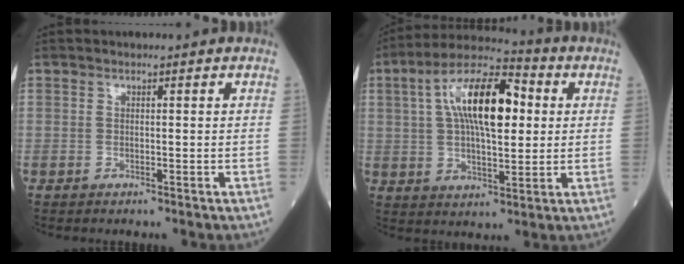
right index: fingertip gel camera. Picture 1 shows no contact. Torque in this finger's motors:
{"motor_torque": [1.56, 0.44, 0.76, 0.21]}